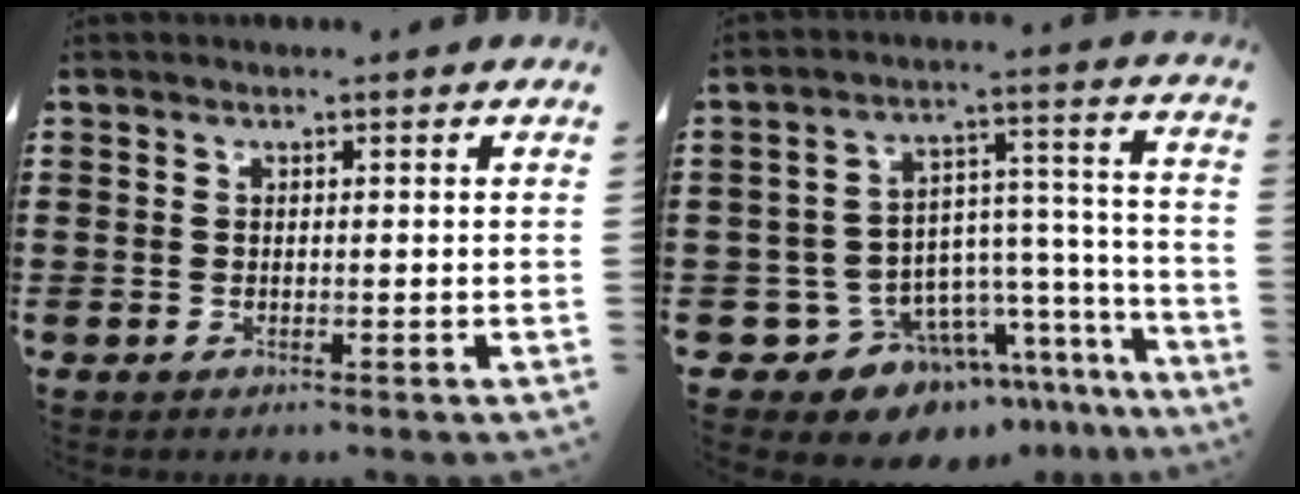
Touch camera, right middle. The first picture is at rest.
{"total": 10.0, "force": [-7.7, 5.9, 2.6], "torque": [-0.063, 0.014, -0.134]}